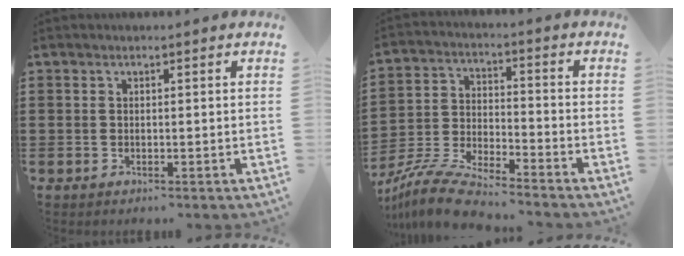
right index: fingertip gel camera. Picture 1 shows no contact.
{"total": 8.5, "force": [-8.1, 0.2, 2.6], "torque": [-0.069, -0.001, -0.164]}